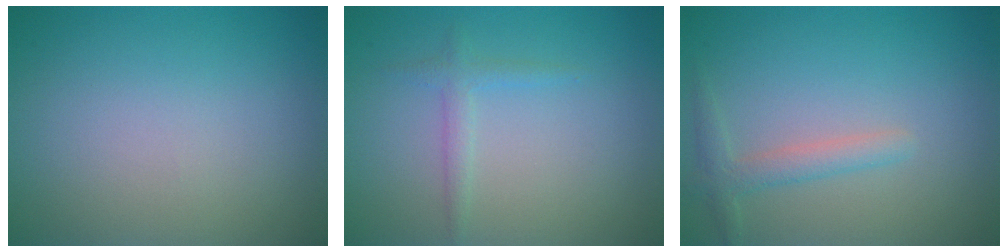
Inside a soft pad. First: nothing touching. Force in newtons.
{"total": 1.3, "press": 1.3, "slide": 0.1}
{"total": 2.0, "press": 2.0, "slide": 0.1}